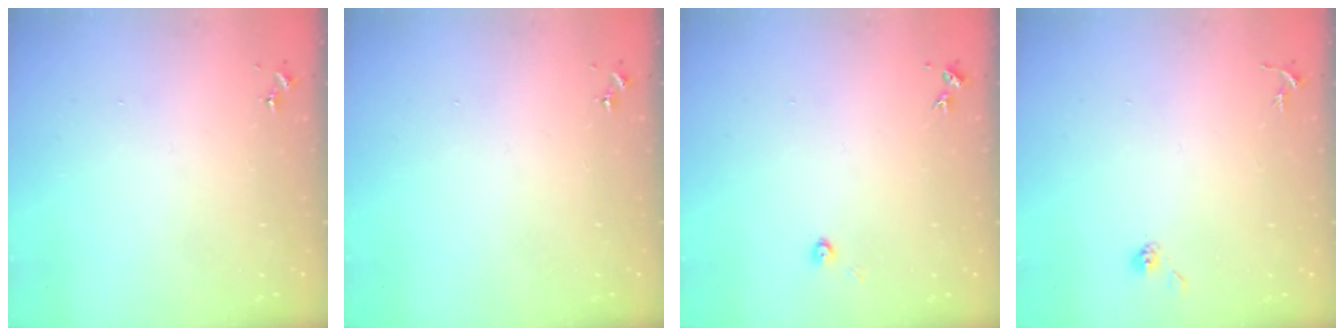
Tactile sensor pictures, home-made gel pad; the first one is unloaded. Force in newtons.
{"total": 0.0}
{"total": 4.3, "press": 4.2, "slide": 0.6}
{"total": 5.1, "press": 5.0, "slide": 0.4}